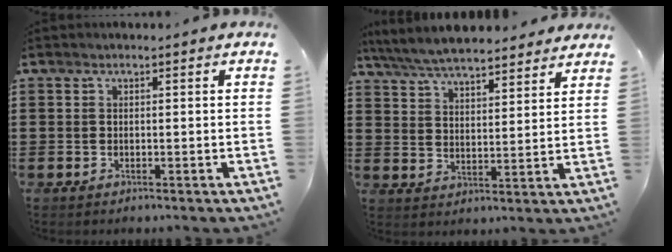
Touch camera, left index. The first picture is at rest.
{"total": 6.6, "force": [6.3, 0.8, 1.7], "torque": [-0.060, -0.025, 0.113]}